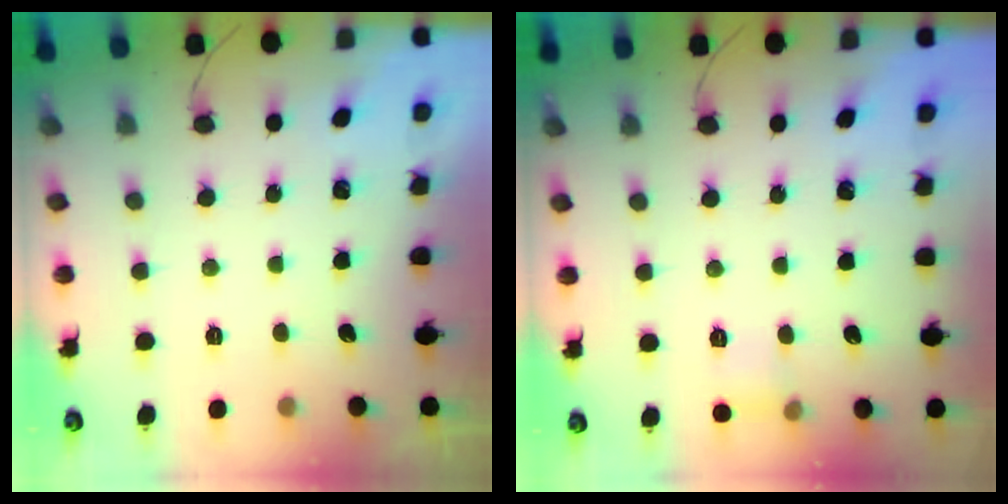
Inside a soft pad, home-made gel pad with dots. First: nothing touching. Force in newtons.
{"total": 5.4, "press": 5.2, "slide": 1.5}